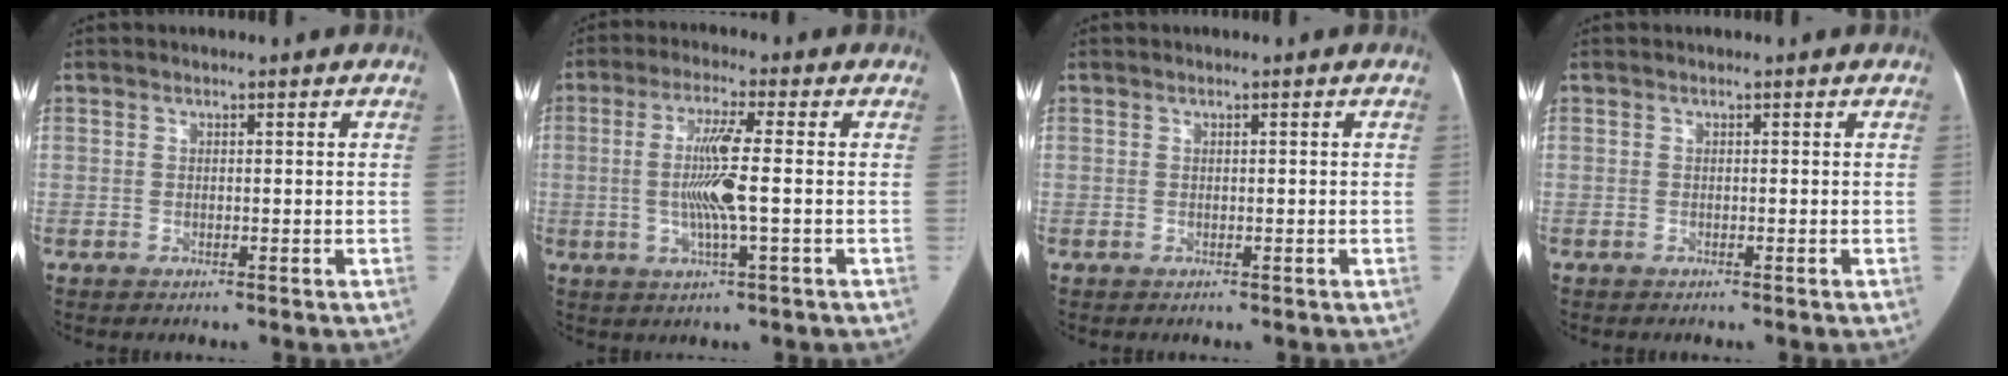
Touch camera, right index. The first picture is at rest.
{"total": 7.8, "force": [-0.5, 0.0, 7.8], "torque": [-0.153, -0.001, -0.012]}
{"total": 0.0}
{"total": 0.0}